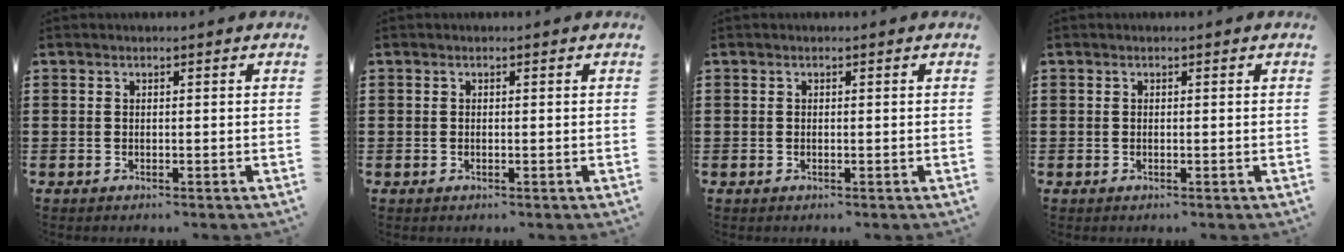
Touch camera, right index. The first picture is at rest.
{"total": 0.0}
{"total": 0.0}
{"total": 0.0}